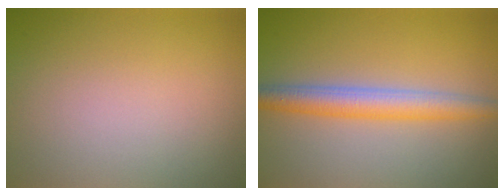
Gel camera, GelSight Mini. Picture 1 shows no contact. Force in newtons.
{"total": 4.0, "press": 4.0, "slide": 0.0}